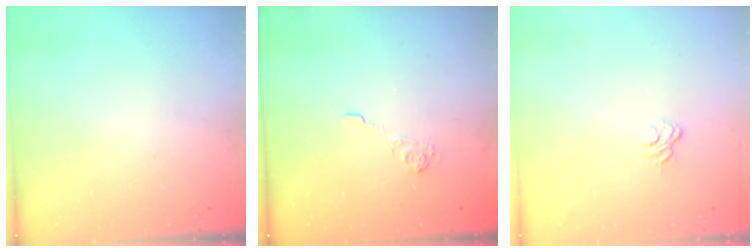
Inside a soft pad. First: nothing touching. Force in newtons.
{"total": 1.9, "press": 1.3, "slide": 1.3}
{"total": 3.4, "press": 3.2, "slide": 1.1}